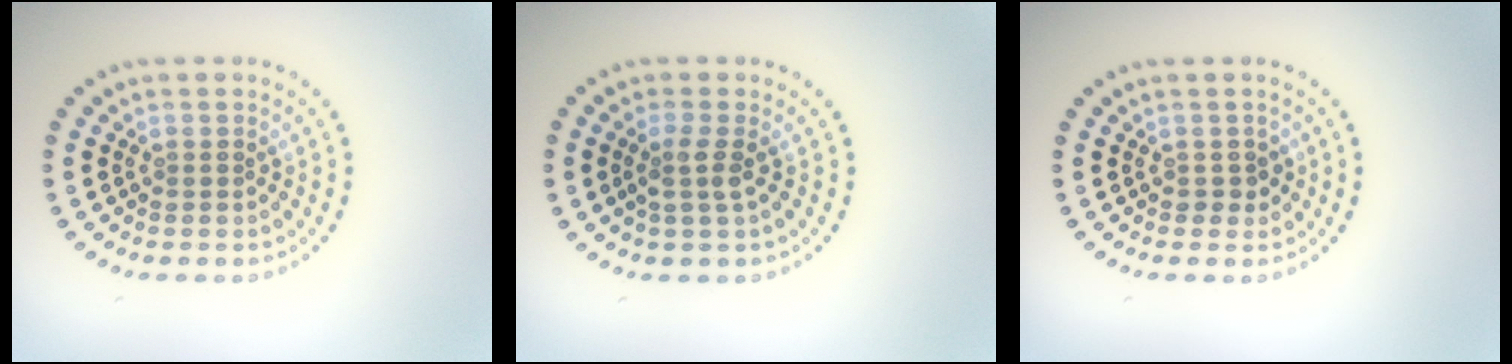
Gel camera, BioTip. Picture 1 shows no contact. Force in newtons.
{"total": 1.9, "press": 1.5, "slide": 1.2}
{"total": 1.1, "press": 1.1, "slide": 0.4}